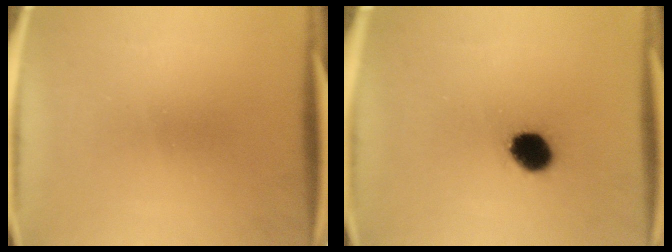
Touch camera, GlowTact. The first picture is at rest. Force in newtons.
{"total": 7.2}